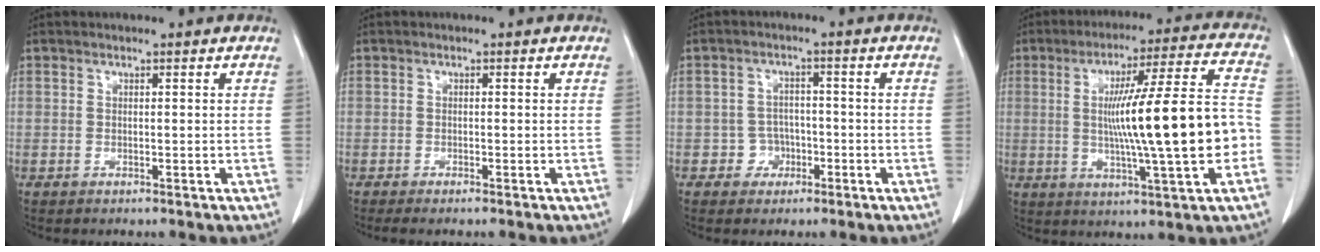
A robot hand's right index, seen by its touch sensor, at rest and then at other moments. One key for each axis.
{"total": 2.1, "fx": -1.7, "fy": 0.1, "fz": 1.2, "tx": -0.016, "ty": -0.004, "tz": -0.023}
{"total": 3.3, "fx": -1.4, "fy": 3.0, "fz": 0.2, "tx": 0.007, "ty": 0.014, "tz": -0.023}
{"total": 18.2, "fx": -1.6, "fy": 0.4, "fz": 18.1, "tx": -0.290, "ty": 0.013, "tz": -0.024}